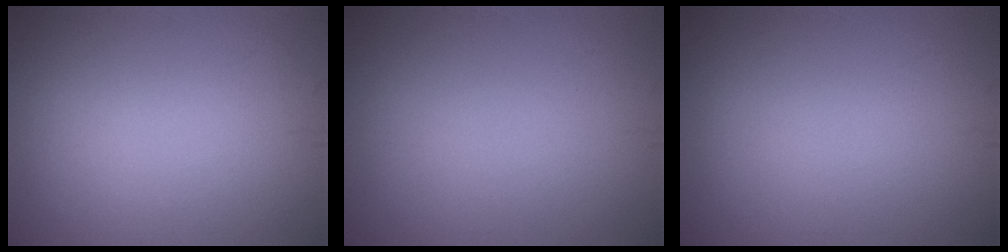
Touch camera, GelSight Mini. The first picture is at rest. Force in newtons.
{"total": 0.0}
{"total": 0.0}